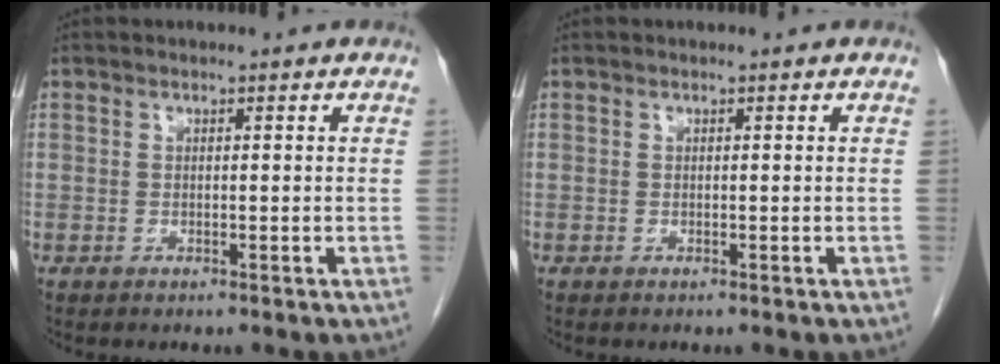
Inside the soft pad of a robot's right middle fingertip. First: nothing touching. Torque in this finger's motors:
{"motor_torque": [0.48, 0.06, 0.07, 0.01]}